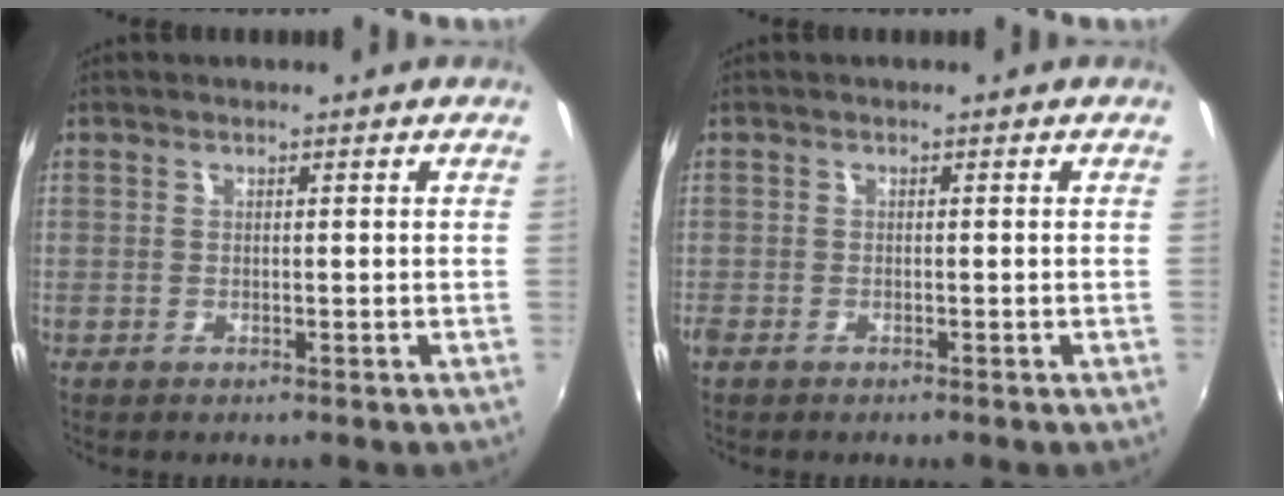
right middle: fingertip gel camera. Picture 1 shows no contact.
{"total": 1.5, "force": [-1.2, 0.8, 0.6], "torque": [-0.016, -0.007, -0.023]}